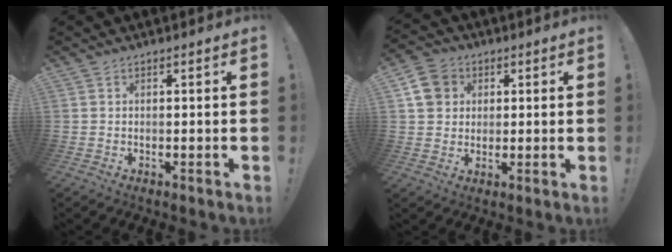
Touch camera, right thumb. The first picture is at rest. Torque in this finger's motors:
{"motor_torque": [0.17, 0.40, -0.02, 0.11, 0.01]}